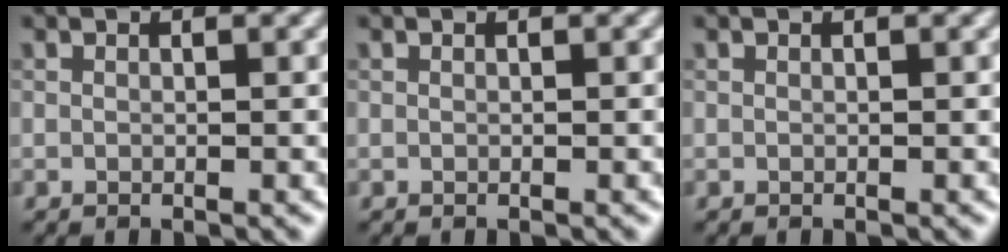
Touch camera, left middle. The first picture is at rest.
{"total": 0.0}
{"total": 0.0}